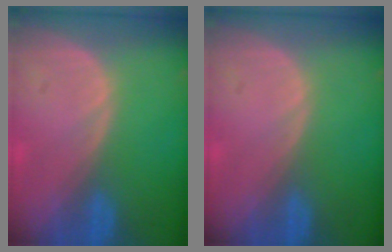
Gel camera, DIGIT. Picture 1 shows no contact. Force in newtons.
{"total": 0.0}